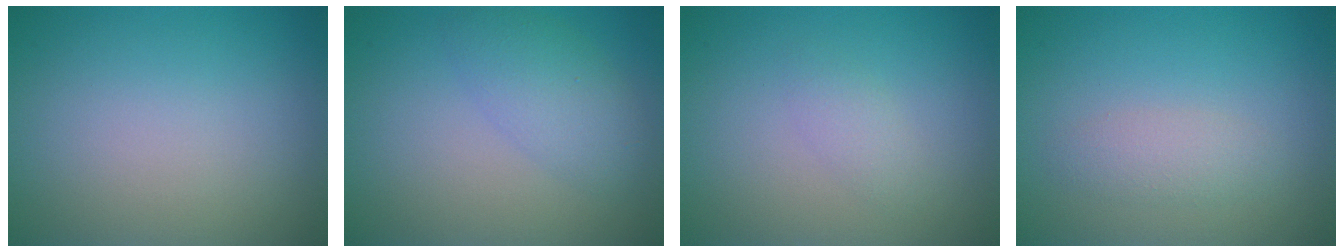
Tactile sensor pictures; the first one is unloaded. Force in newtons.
{"total": 3.2, "press": 3.2, "slide": 0.2}
{"total": 1.2, "press": 1.2, "slide": 0.1}
{"total": 1.7, "press": 1.7, "slide": 0.1}